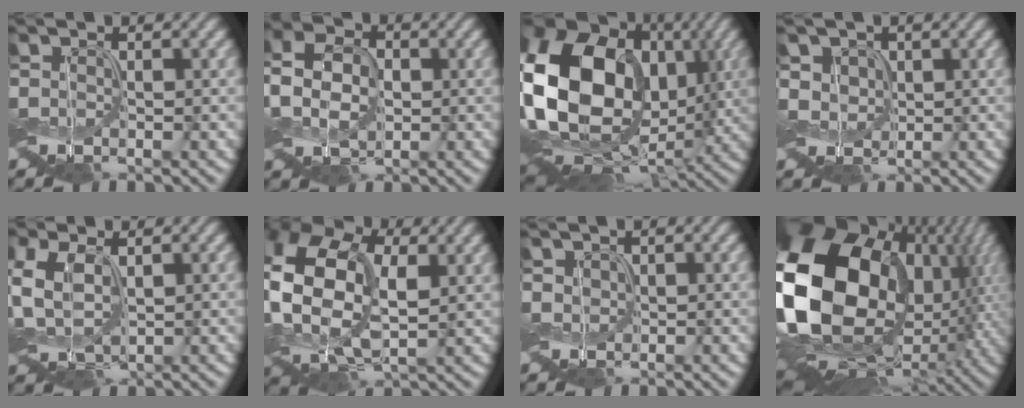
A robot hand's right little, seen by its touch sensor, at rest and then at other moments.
{"total": 6.3, "force": [-0.5, 4.8, 4.0], "torque": [-0.091, 0.013, -0.026]}
{"total": 19.0, "force": [1.8, 14.0, 12.7], "torque": [-0.256, 0.008, 0.037]}
{"total": 2.5, "force": [0.1, 2.2, 1.2], "torque": [-0.025, 0.001, -0.008]}
{"total": 4.9, "force": [0.3, 3.0, 3.8], "torque": [-0.101, 0.006, -0.003]}
{"total": 12.9, "force": [0.9, 8.7, 9.5], "torque": [-0.204, -0.010, 0.029]}
{"total": 1.1, "force": [0.1, 1.0, 0.4], "torque": [-0.014, 0.001, -0.003]}
{"total": 21.3, "force": [1.7, 15.3, 14.7], "torque": [-0.319, -0.034, 0.046]}